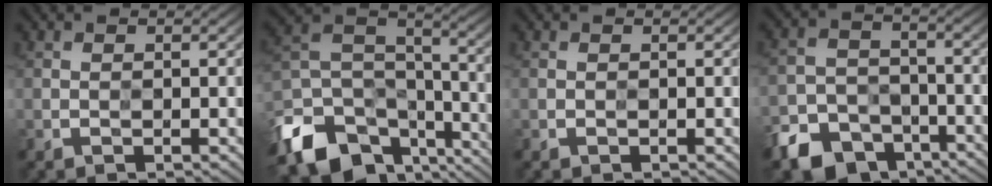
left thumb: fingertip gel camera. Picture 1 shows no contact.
{"total": 14.8, "force": [-9.1, 8.7, 7.7], "torque": [-0.206, -0.030, -0.160]}
{"total": 0.0}
{"total": 9.3, "force": [-6.5, 5.6, 3.6], "torque": [-0.073, -0.022, -0.124]}